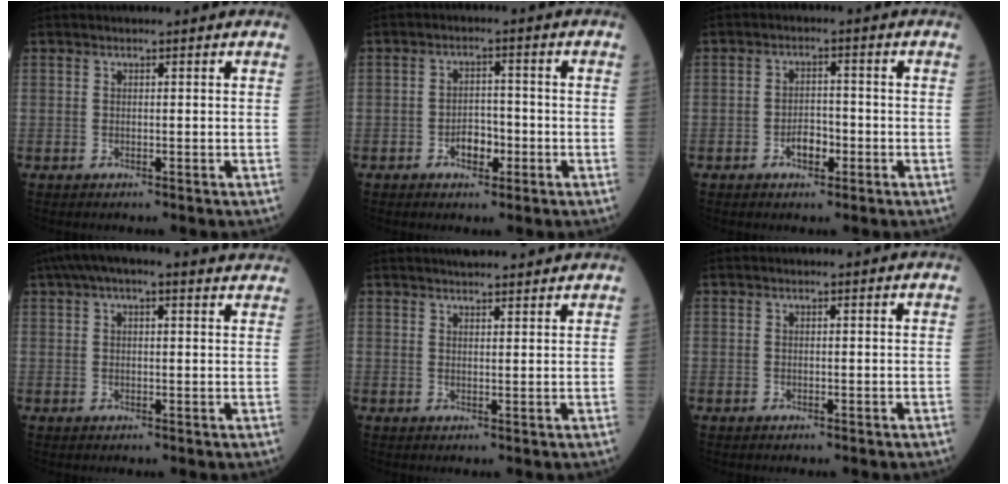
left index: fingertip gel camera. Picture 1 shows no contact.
{"total": 3.6, "force": [-1.8, 2.1, 2.3], "torque": [-0.034, 0.006, -0.031]}
{"total": 3.2, "force": [-1.7, 1.7, 2.2], "torque": [-0.035, 0.004, -0.031]}
{"total": 10.8, "force": [8.3, 2.8, 6.3], "torque": [-0.101, 0.051, 0.111]}
{"total": 6.8, "force": [6.2, 0.9, 2.7], "torque": [-0.036, 0.023, 0.084]}
{"total": 0.0}